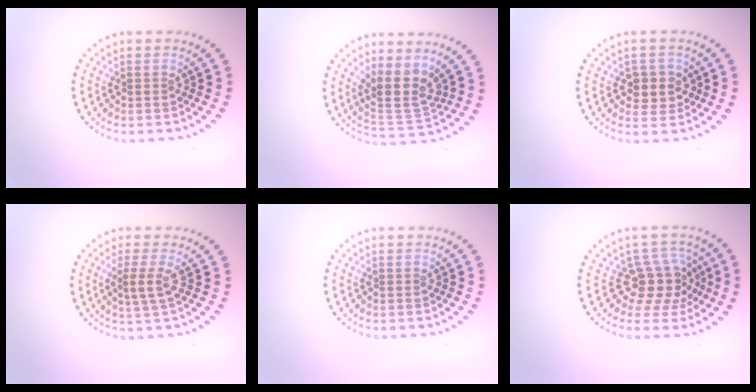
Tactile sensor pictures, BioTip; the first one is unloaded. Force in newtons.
{"total": 3.8, "press": 3.0, "slide": 2.3}
{"total": 2.7, "press": 2.5, "slide": 1.1}
{"total": 1.7, "press": 1.5, "slide": 0.9}
{"total": 0.0}
{"total": 3.7, "press": 2.8, "slide": 2.4}